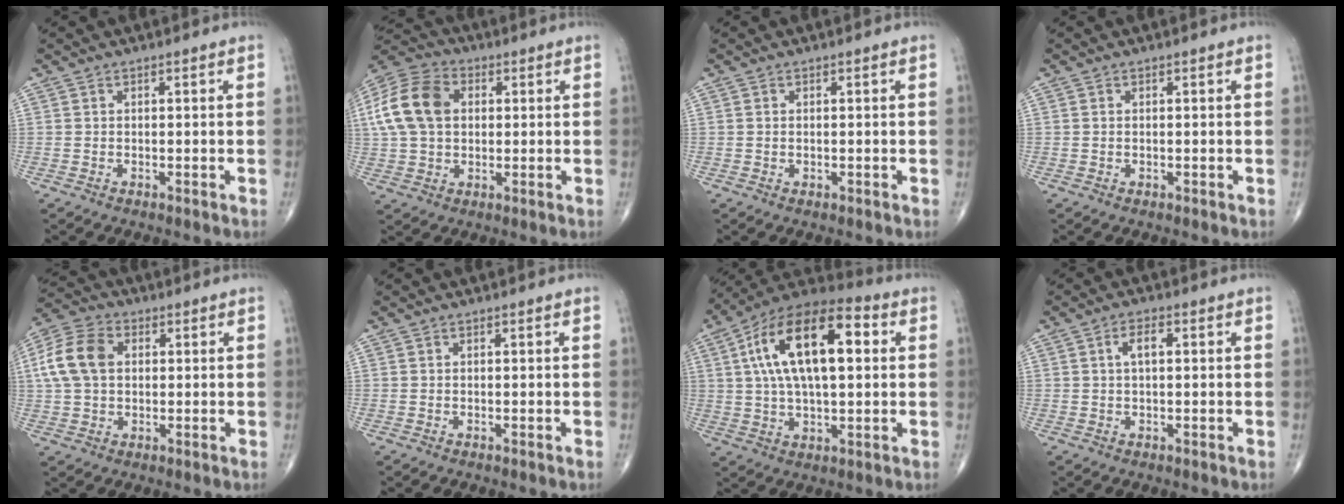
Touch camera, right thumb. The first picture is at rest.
{"total": 14.1, "force": [2.5, 9.9, 9.7], "torque": [-0.183, 0.019, 0.039]}
{"total": 0.5, "force": [0.0, 0.3, 0.4], "torque": [-0.012, -0.003, 0.002]}
{"total": 0.0}
{"total": 10.7, "force": [1.8, 7.6, 7.4], "torque": [-0.145, 0.019, 0.028]}
{"total": 0.0}
{"total": 20.8, "force": [4.5, 9.6, 17.9], "torque": [-0.305, 0.024, 0.065]}
{"total": 3.4, "force": [0.7, 1.5, 2.9], "torque": [-0.053, 0.007, 0.012]}